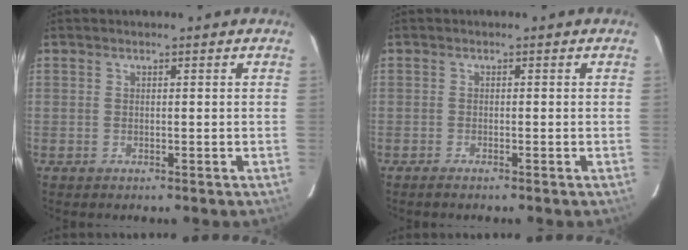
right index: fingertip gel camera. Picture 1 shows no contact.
{"total": 1.4, "force": [-1.2, 0.0, 0.8], "torque": [-0.013, -0.002, -0.014]}